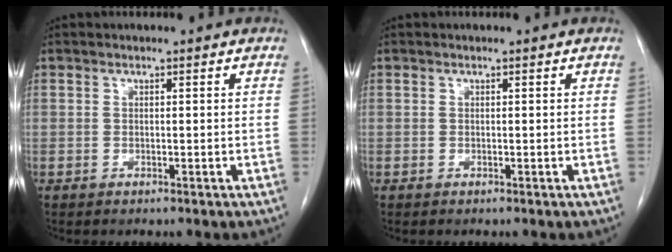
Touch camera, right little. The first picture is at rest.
{"total": 0.0}